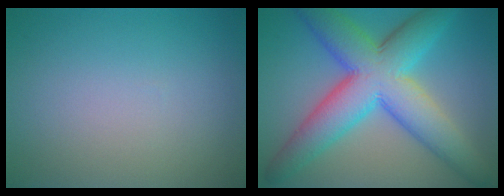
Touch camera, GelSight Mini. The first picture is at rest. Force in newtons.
{"total": 10.6, "press": 10.6, "slide": 0.2}